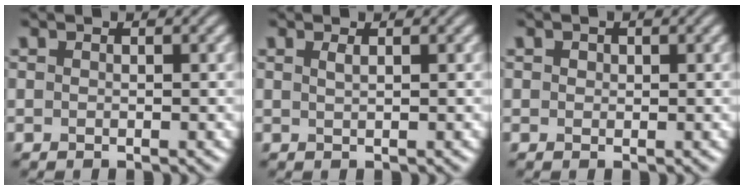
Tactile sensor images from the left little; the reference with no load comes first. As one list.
[{"total": 0.8, "force": [0.4, 0.3, 0.7], "torque": [-0.009, 0.002, 0.006]}, {"total": 0.6, "force": [0.2, 0.5, 0.2], "torque": [-0.004, -0.001, 0.003]}]